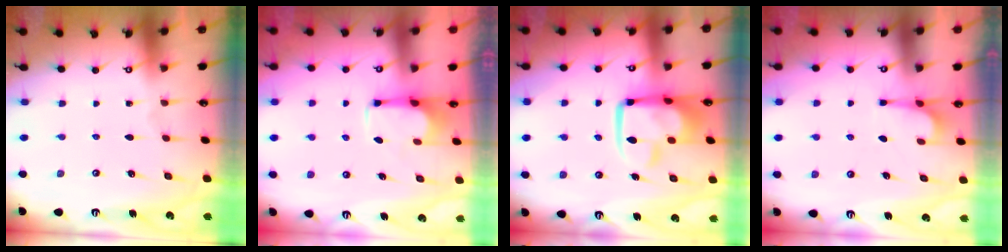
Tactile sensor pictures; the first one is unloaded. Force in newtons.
{"total": 2.8, "press": 2.7, "slide": 0.8}
{"total": 12.2, "press": 12.1, "slide": 1.5}
{"total": 2.1, "press": 1.9, "slide": 0.8}